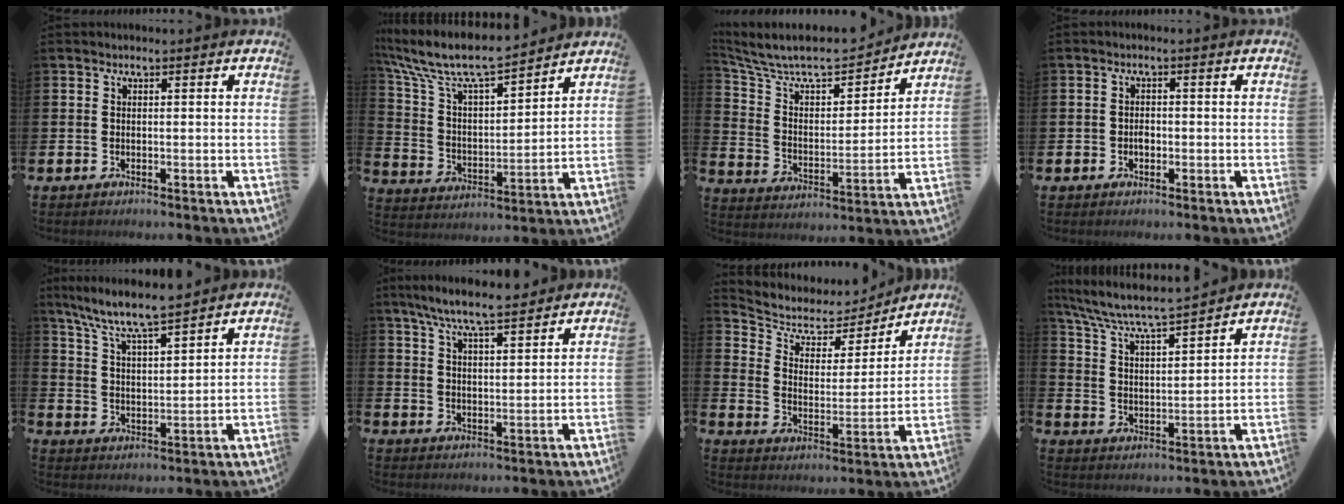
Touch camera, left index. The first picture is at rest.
{"total": 10.0, "force": [9.0, 2.2, 3.7], "torque": [-0.120, -0.058, 0.157]}
{"total": 9.3, "force": [8.3, 2.6, 3.0], "torque": [-0.107, -0.057, 0.142]}
{"total": 1.4, "force": [-0.4, 1.1, 0.8], "torque": [-0.008, 0.001, -0.010]}
{"total": 8.1, "force": [7.4, 0.5, 3.0], "torque": [-0.091, -0.042, 0.133]}
{"total": 7.4, "force": [6.8, 0.8, 2.8], "torque": [-0.072, -0.025, 0.123]}
{"total": 5.4, "force": [4.5, 2.8, 1.2], "torque": [-0.060, -0.033, 0.071]}
{"total": 6.4, "force": [6.0, 0.1, 2.2], "torque": [-0.072, -0.043, 0.101]}